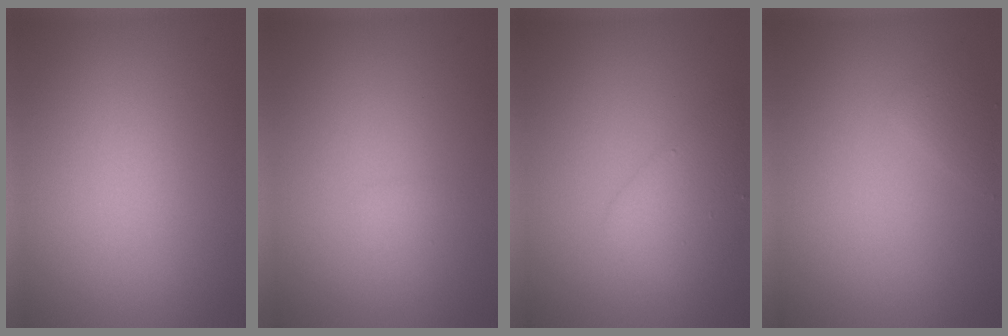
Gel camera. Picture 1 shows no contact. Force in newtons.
{"total": 0.7, "press": 0.7, "slide": 0.1}
{"total": 2.7, "press": 2.7, "slide": 0.3}
{"total": 1.0, "press": 1.0, "slide": 0.1}